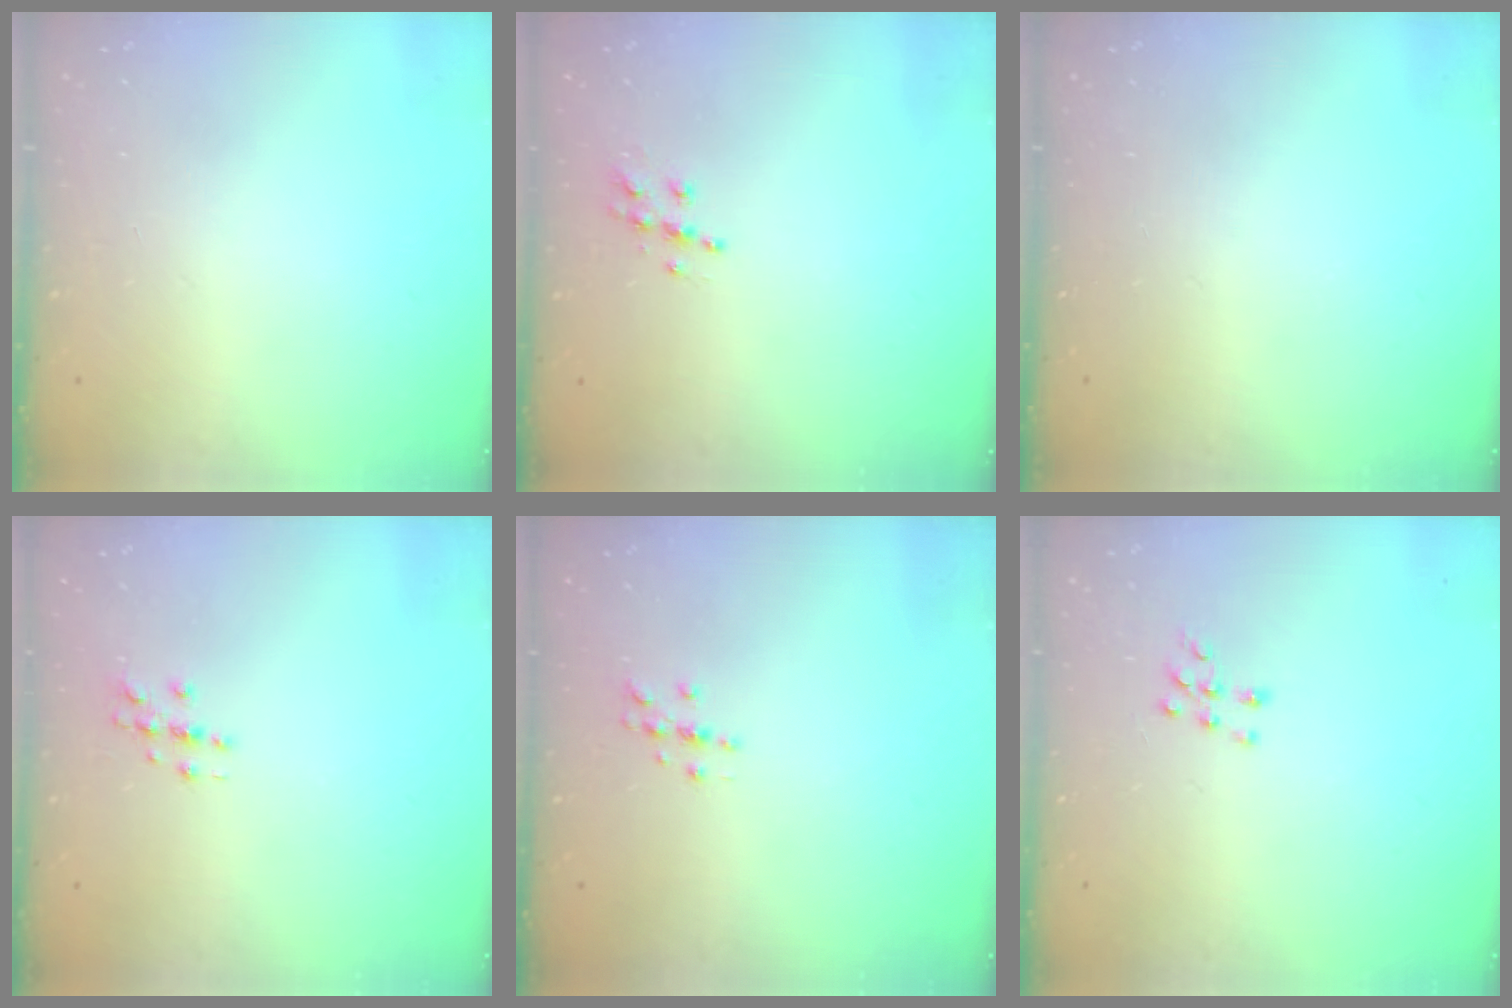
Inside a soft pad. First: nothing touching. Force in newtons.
{"total": 6.6, "press": 6.6, "slide": 0.3}
{"total": 0.0}
{"total": 2.7, "press": 2.7, "slide": 0.3}
{"total": 3.4, "press": 3.4, "slide": 0.4}
{"total": 5.6, "press": 5.6, "slide": 0.8}